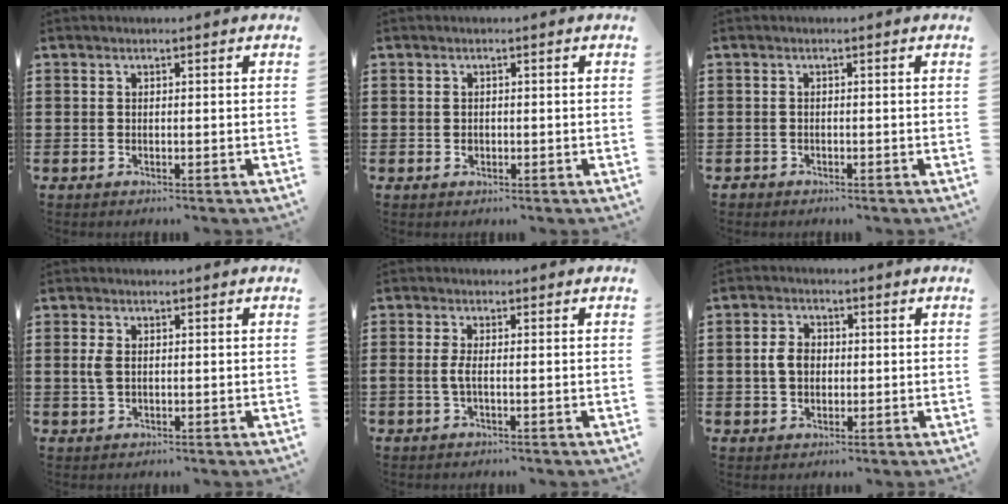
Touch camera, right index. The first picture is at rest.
{"total": 0.8, "force": [-0.2, 0.7, 0.4], "torque": [-0.010, 0.002, -0.003]}
{"total": 0.8, "force": [-0.7, 0.4, 0.0], "torque": [-0.002, 0.002, -0.017]}
{"total": 2.6, "force": [0.2, 1.5, 2.1], "torque": [-0.052, 0.004, 0.001]}
{"total": 2.1, "force": [-0.6, 0.3, 2.0], "torque": [-0.053, -0.007, -0.016]}
{"total": 3.9, "force": [0.0, 2.8, 2.8], "torque": [-0.073, 0.005, -0.006]}